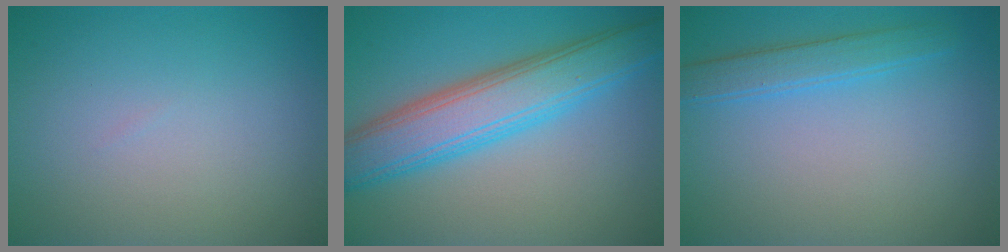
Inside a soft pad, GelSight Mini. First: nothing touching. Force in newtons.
{"total": 7.2, "press": 7.2, "slide": 0.1}
{"total": 2.5, "press": 2.5, "slide": 0.1}